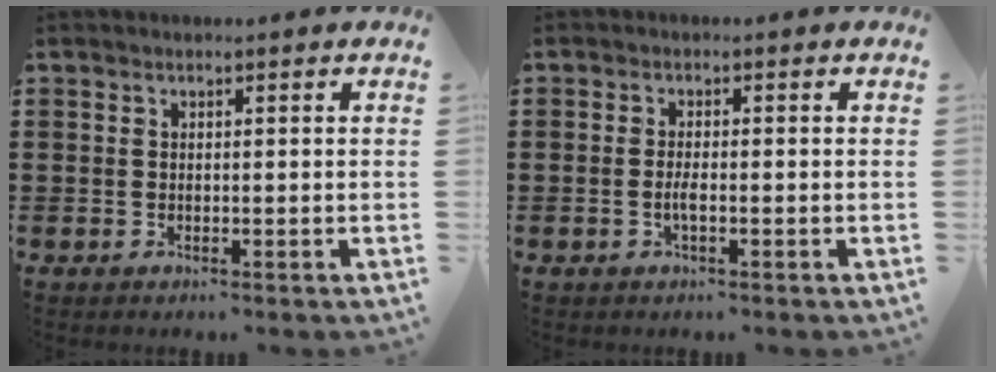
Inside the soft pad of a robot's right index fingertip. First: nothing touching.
{"total": 2.1, "force": [-0.7, 0.4, 1.9], "torque": [-0.042, -0.003, -0.014]}